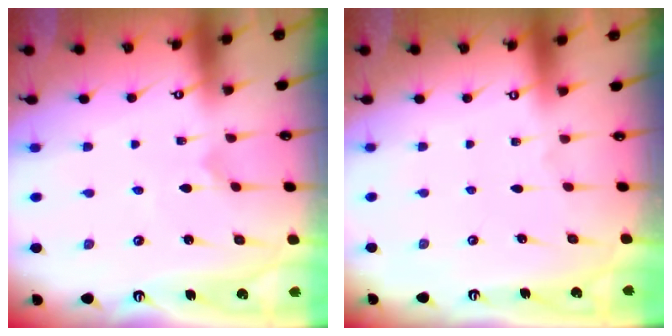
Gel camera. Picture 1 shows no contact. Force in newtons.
{"total": 0.0}